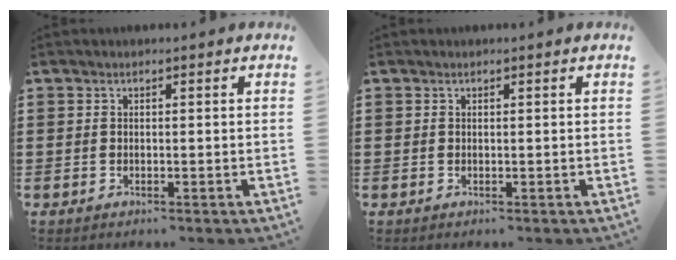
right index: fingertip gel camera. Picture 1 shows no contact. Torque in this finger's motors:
{"motor_torque": [-0.02, 0.01, 0.00, 0.00]}